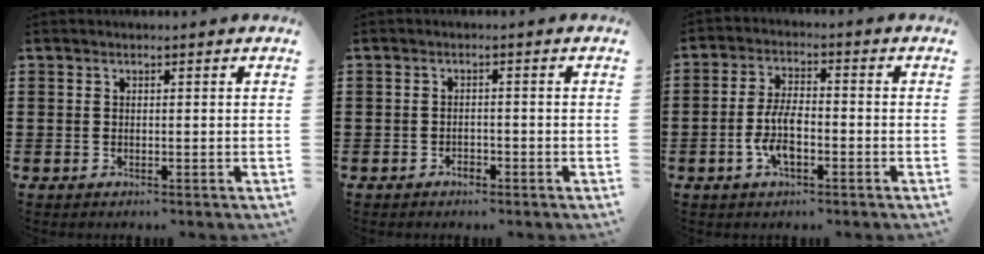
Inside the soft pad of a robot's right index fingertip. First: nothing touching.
{"total": 1.2, "force": [-1.1, 0.4, 0.2], "torque": [-0.009, -0.001, -0.023]}
{"total": 6.6, "force": [-2.1, 2.8, 5.6], "torque": [-0.129, 0.000, -0.047]}